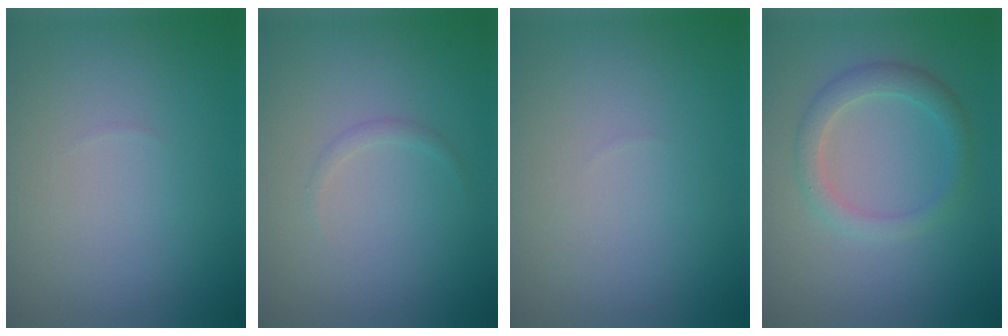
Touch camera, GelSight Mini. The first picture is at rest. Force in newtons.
{"total": 0.6, "press": 0.6, "slide": 0.1}
{"total": 0.0}
{"total": 2.5, "press": 2.5, "slide": 0.1}